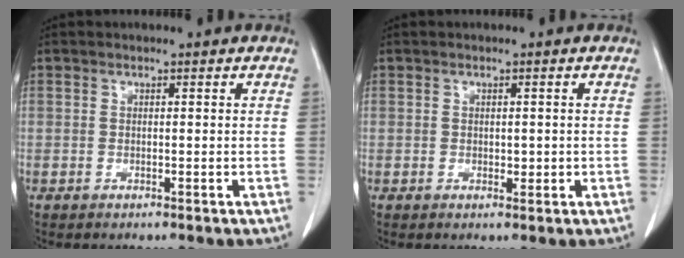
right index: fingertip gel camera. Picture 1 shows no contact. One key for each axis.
{"total": 1.3, "fx": 0.0, "fy": 0.8, "fz": 1.0, "tx": -0.011, "ty": -0.001, "tz": 0.002}